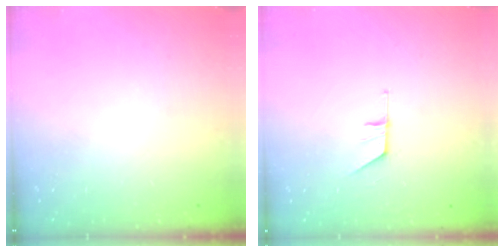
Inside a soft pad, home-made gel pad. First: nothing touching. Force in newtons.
{"total": 5.4, "press": 5.4, "slide": 0.5}